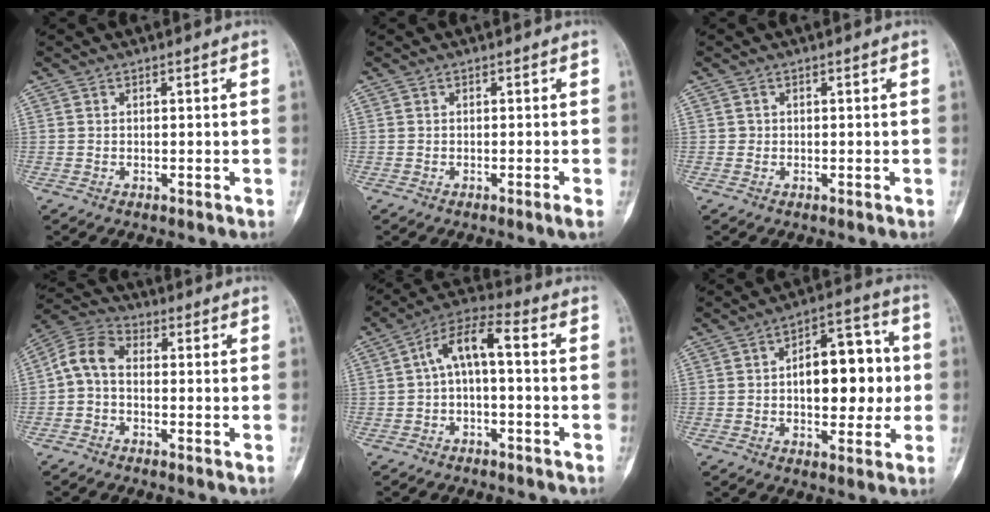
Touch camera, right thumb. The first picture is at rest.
{"total": 1.0, "force": [-0.5, -0.2, 0.8], "torque": [-0.017, -0.003, -0.007]}
{"total": 0.6, "force": [0.0, 0.6, 0.0], "torque": [0.004, 0.004, 0.000]}
{"total": 7.0, "force": [-0.6, 4.7, 5.2], "torque": [-0.097, 0.024, -0.028]}
{"total": 8.3, "force": [0.0, 3.3, 7.6], "torque": [-0.141, 0.049, -0.008]}
{"total": 14.8, "force": [0.4, 8.1, 12.3], "torque": [-0.132, 0.027, 0.001]}